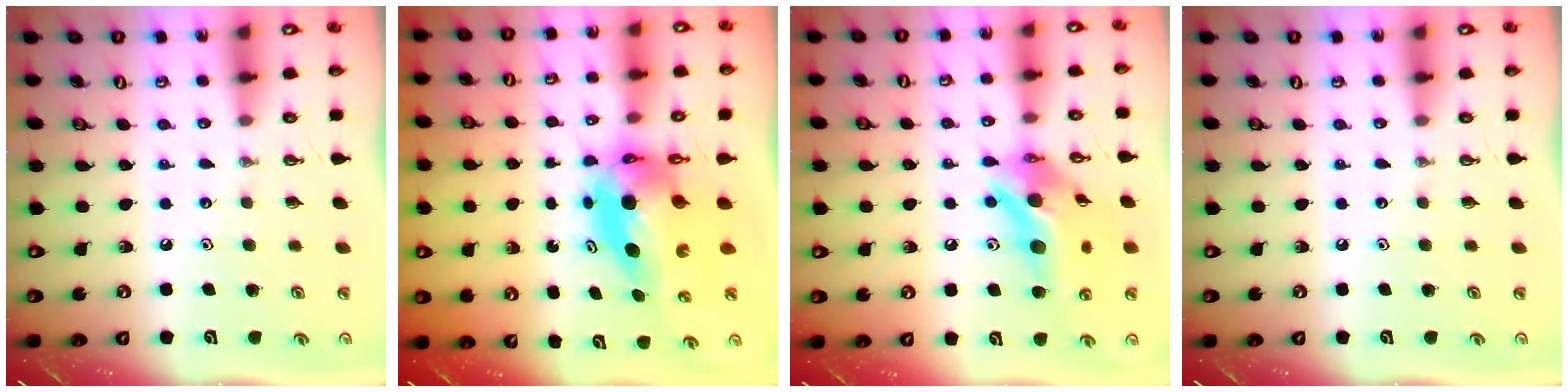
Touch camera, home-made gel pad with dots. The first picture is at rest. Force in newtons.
{"total": 7.7, "press": 7.7, "slide": 0.9}
{"total": 16.5, "press": 16.2, "slide": 3.4}
{"total": 0.0}